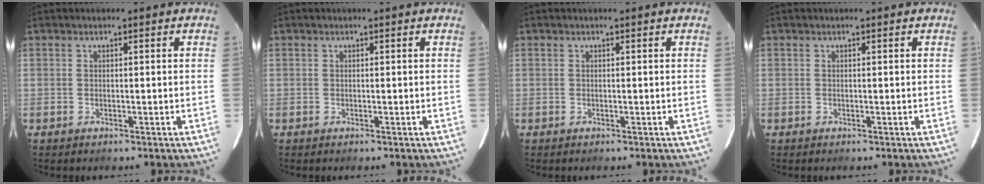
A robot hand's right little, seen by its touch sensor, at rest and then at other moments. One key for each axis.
{"total": 0.0}
{"total": 0.0}
{"total": 0.0}